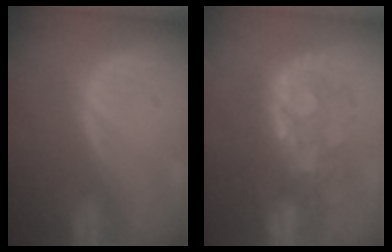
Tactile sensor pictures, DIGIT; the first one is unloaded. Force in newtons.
{"total": 8.3, "press": 8.3, "slide": 0.9}